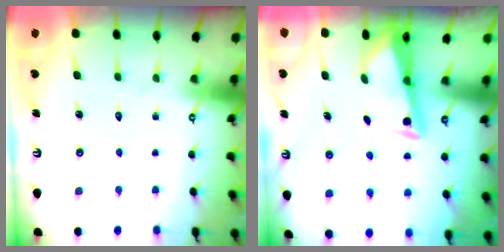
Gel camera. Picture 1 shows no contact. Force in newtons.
{"total": 3.0, "press": 3.0, "slide": 0.6}